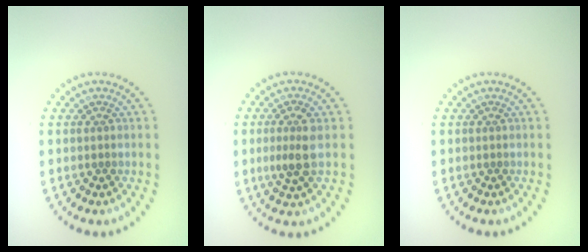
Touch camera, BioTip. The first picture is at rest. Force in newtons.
{"total": 2.6, "press": 2.4, "slide": 1.0}
{"total": 0.0}